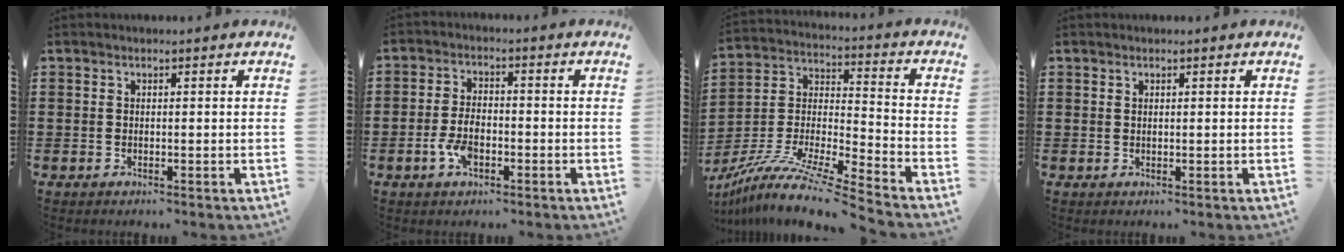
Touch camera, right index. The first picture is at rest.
{"total": 4.6, "force": [-1.8, 2.4, 3.6], "torque": [-0.082, -0.002, -0.035]}
{"total": 11.1, "force": [-9.6, 0.1, 5.5], "torque": [-0.111, -0.001, -0.197]}
{"total": 0.6, "force": [0.4, 0.4, 0.2], "torque": [-0.005, 0.002, 0.008]}